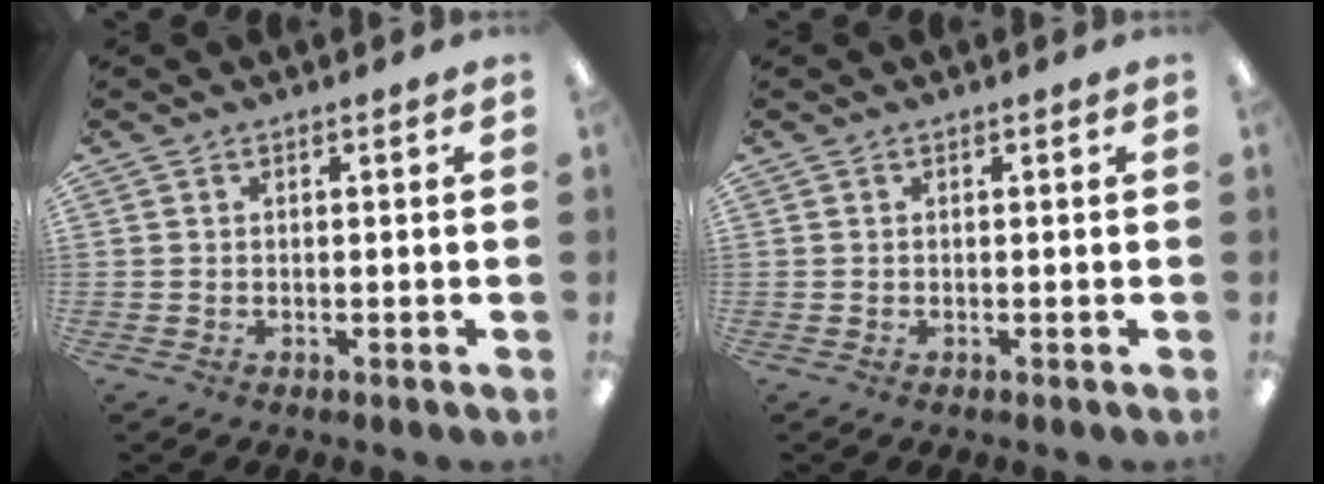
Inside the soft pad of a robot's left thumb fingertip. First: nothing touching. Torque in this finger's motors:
{"motor_torque": [0.00, 0.00, -0.08, -0.02, 0.00]}